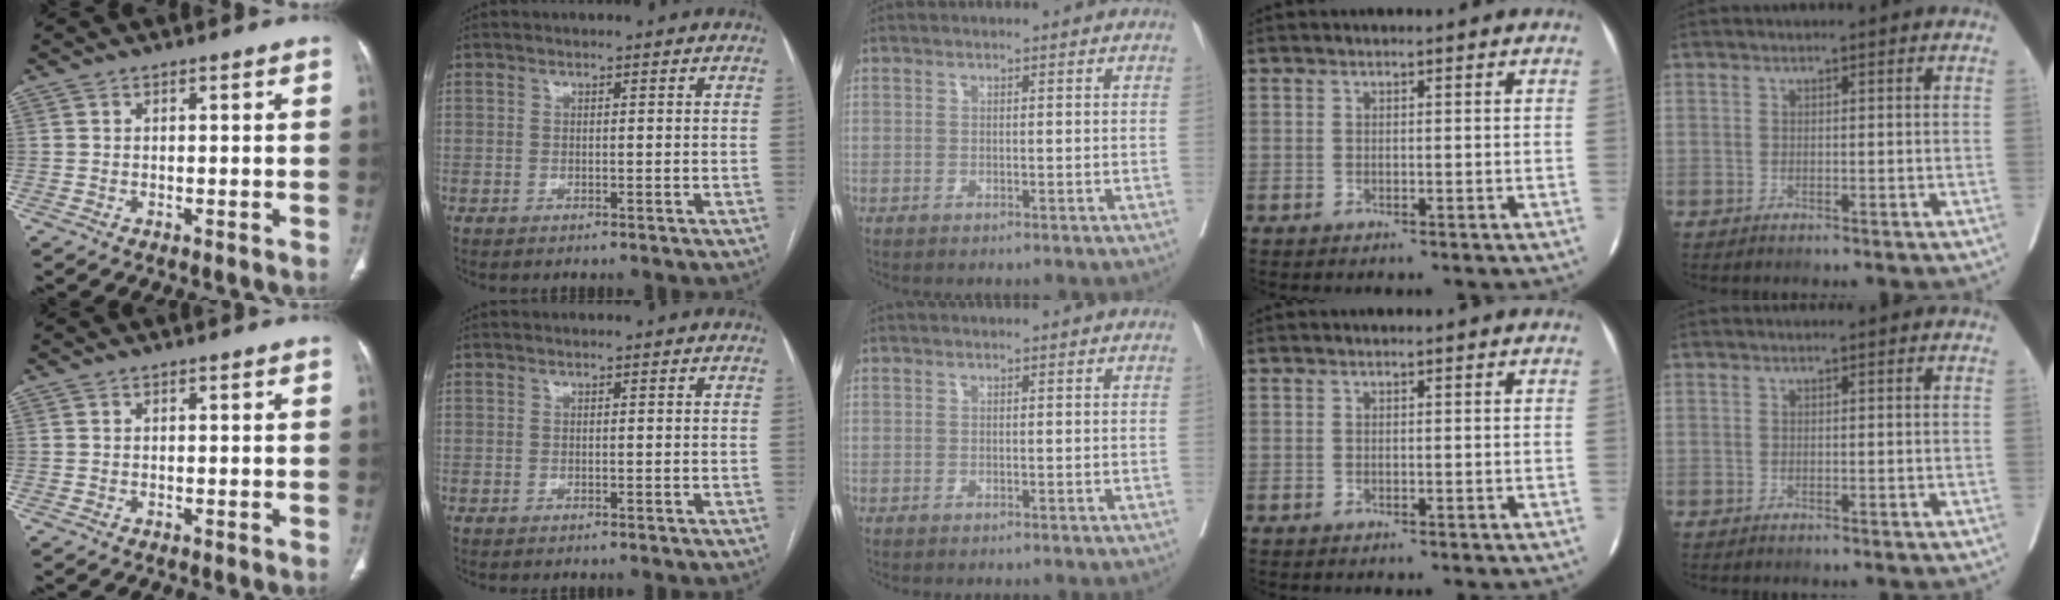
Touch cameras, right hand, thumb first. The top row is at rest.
{}